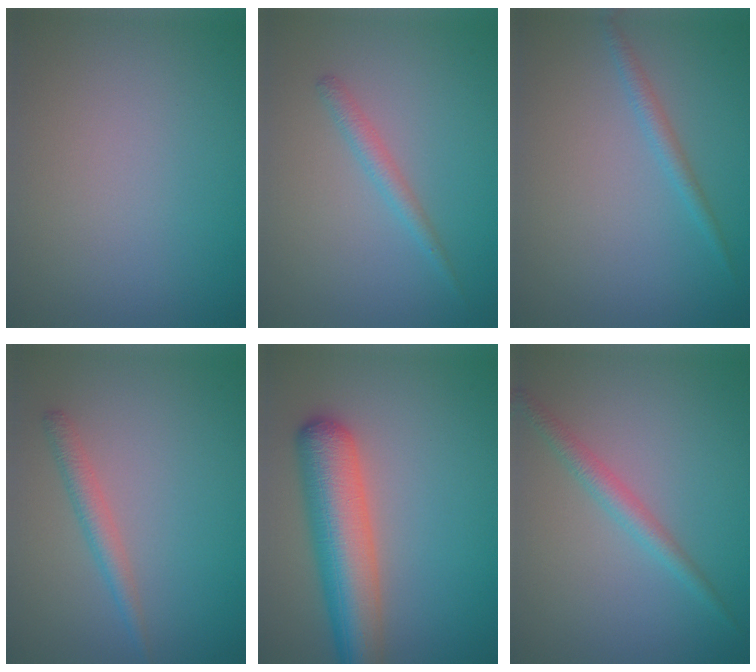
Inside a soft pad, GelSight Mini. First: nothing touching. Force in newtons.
{"total": 1.5, "press": 1.5, "slide": 0.1}
{"total": 1.3, "press": 1.3, "slide": 0.1}
{"total": 1.9, "press": 1.9, "slide": 0.0}
{"total": 7.4, "press": 7.4, "slide": 0.3}
{"total": 2.1, "press": 2.1, "slide": 0.0}